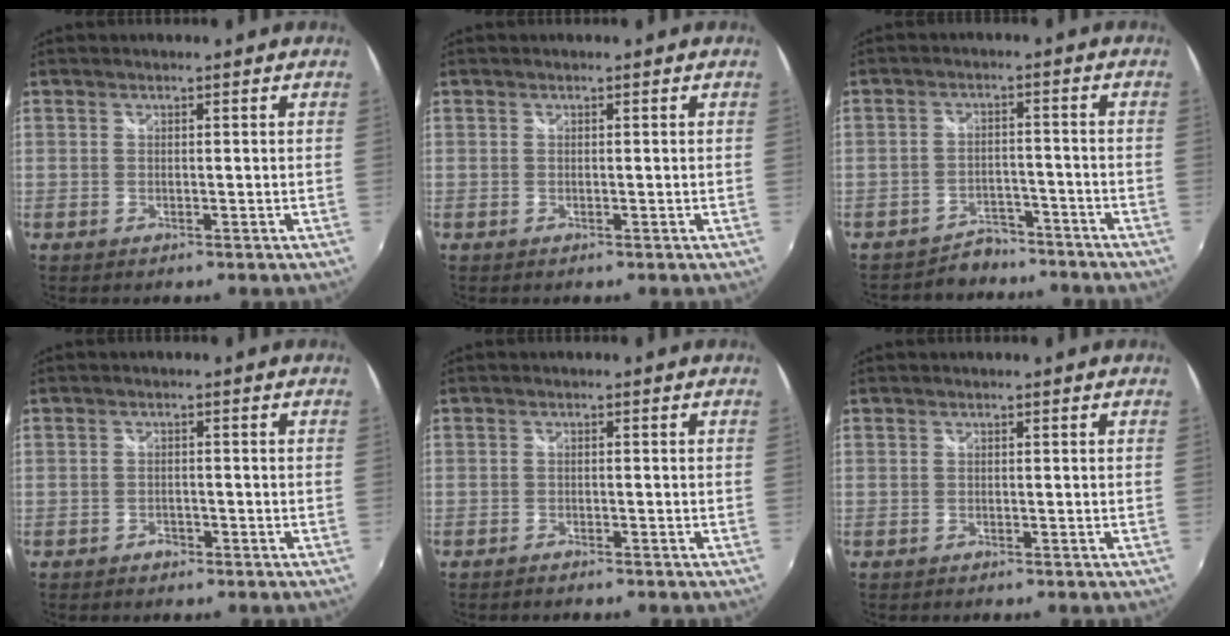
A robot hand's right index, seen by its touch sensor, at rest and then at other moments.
{"total": 0.0}
{"total": 7.2, "force": [-6.4, 3.2, 0.4], "torque": [-0.022, 0.016, -0.088]}
{"total": 1.6, "force": [-1.2, 1.0, 0.3], "torque": [-0.008, 0.001, -0.019]}
{"total": 1.7, "force": [-1.5, 0.4, 0.6], "torque": [-0.020, -0.006, -0.029]}
{"total": 0.0}